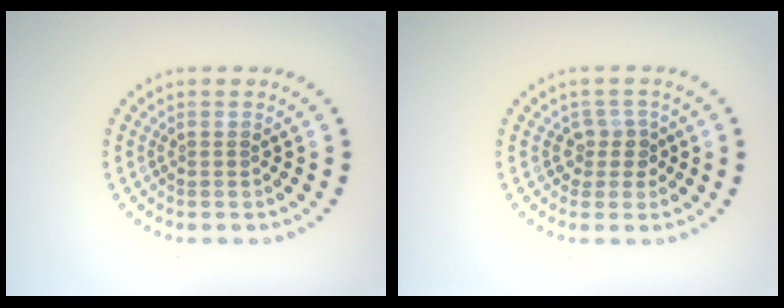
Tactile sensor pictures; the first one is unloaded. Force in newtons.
{"total": 1.8, "press": 1.4, "slide": 1.2}